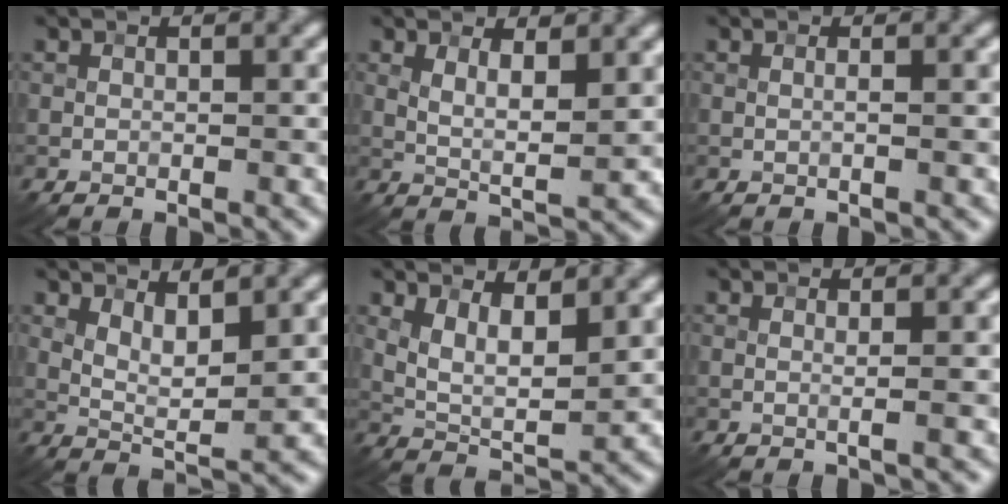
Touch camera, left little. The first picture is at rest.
{"total": 3.4, "force": [1.5, 1.0, 2.9], "torque": [-0.056, -0.007, 0.027]}
{"total": 0.9, "force": [0.1, 0.2, 0.9], "torque": [-0.011, -0.001, -0.005]}
{"total": 3.5, "force": [1.5, 1.0, 3.0], "torque": [-0.060, -0.009, 0.028]}
{"total": 4.6, "force": [2.1, 2.0, 3.7], "torque": [-0.074, -0.008, 0.041]}
{"total": 1.2, "force": [0.0, 0.3, 1.2], "torque": [-0.018, 0.003, -0.006]}